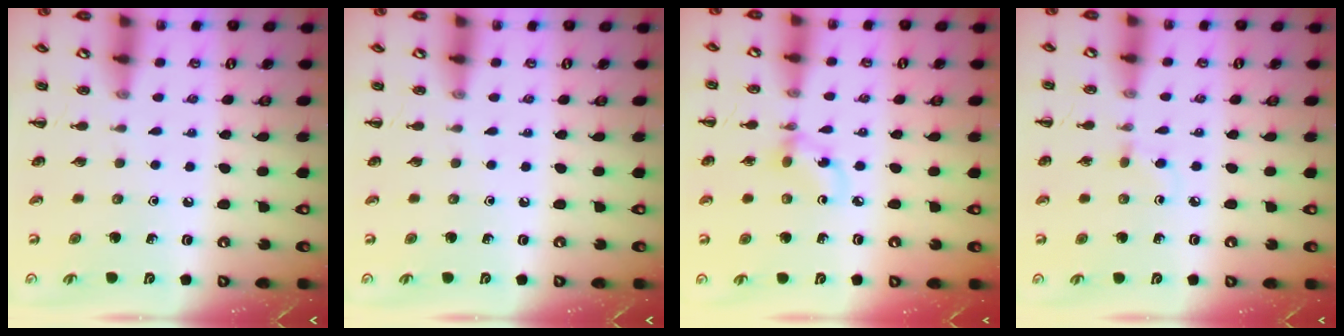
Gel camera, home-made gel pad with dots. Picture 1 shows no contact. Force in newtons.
{"total": 0.0}
{"total": 3.7, "press": 3.7, "slide": 0.7}
{"total": 3.9, "press": 3.5, "slide": 1.5}